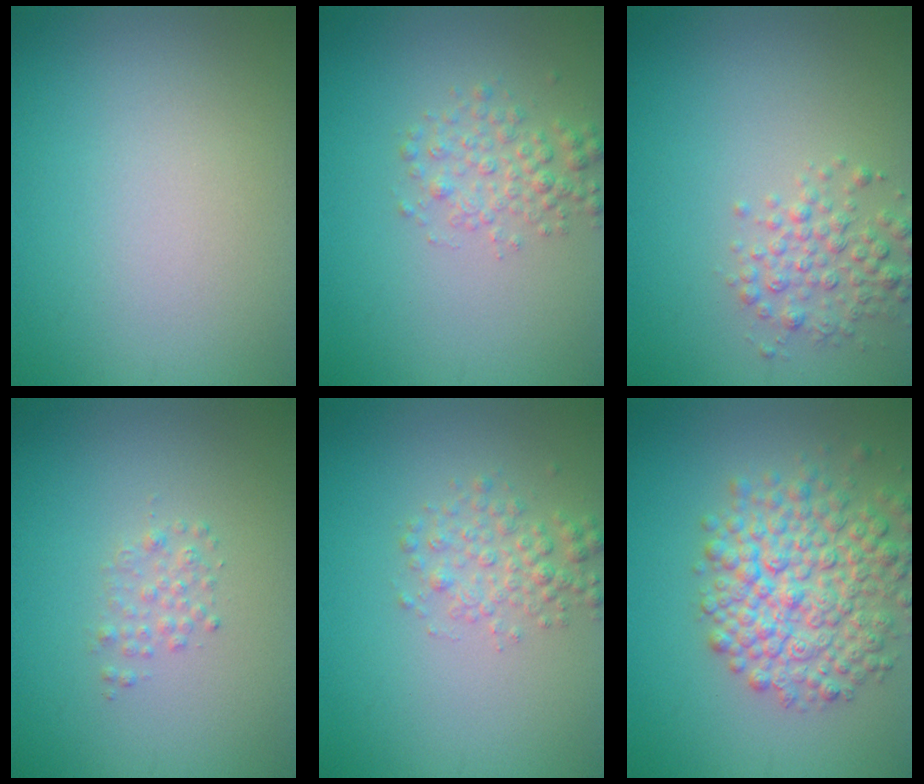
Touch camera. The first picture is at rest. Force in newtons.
{"total": 2.3, "press": 2.3, "slide": 0.1}
{"total": 2.7, "press": 2.7, "slide": 0.1}
{"total": 1.2, "press": 1.2, "slide": 0.0}
{"total": 2.3, "press": 2.3, "slide": 0.1}
{"total": 7.0, "press": 7.0, "slide": 0.3}